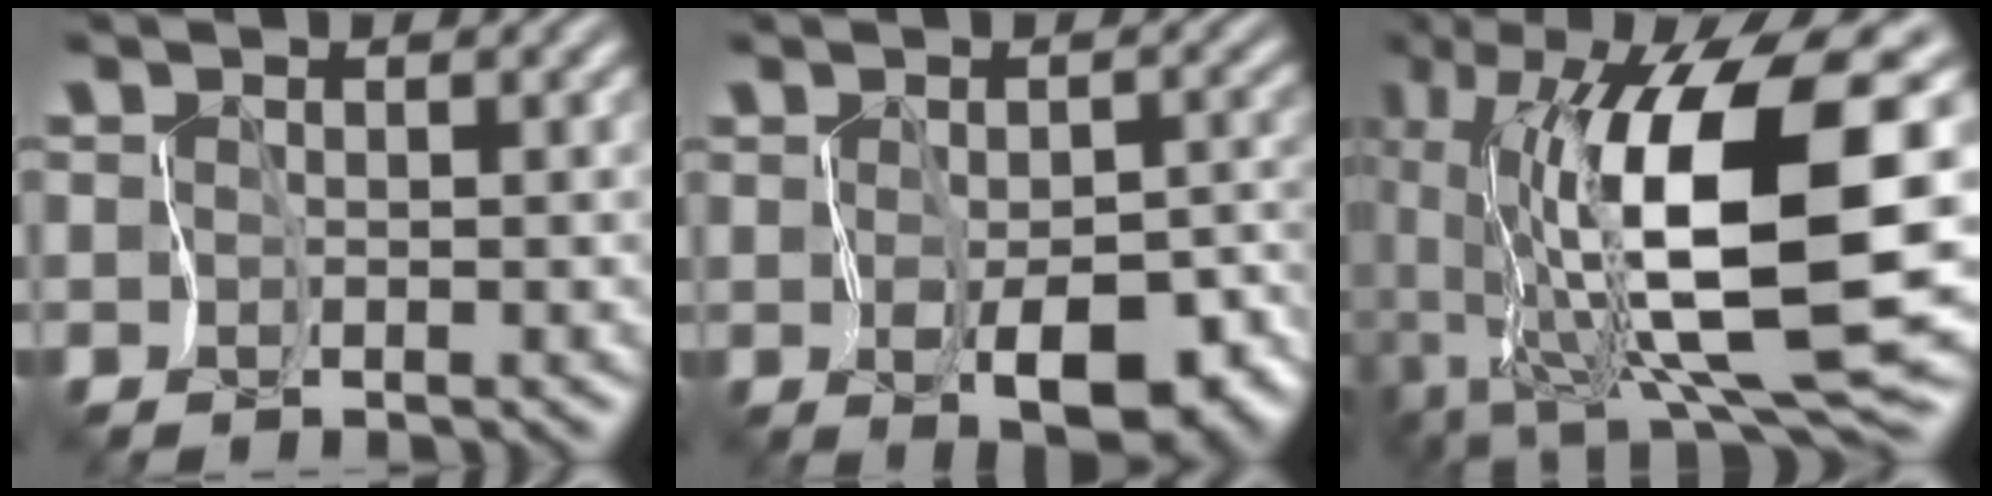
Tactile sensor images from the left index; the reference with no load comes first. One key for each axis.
{"total": 7.3, "fx": -3.7, "fy": 3.0, "fz": 5.5, "tx": -0.063, "ty": -0.019, "tz": -0.034}
{"total": 12.4, "fx": 0.5, "fy": 1.6, "fz": 12.2, "tx": -0.217, "ty": -0.019, "tz": 0.033}